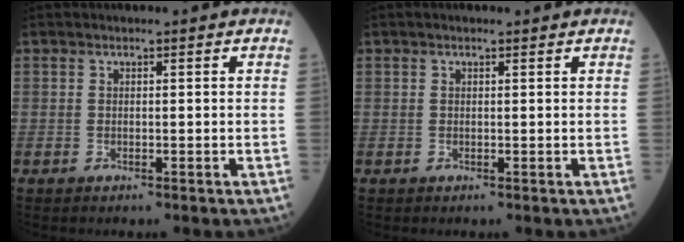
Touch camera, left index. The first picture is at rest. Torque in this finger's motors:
{"motor_torque": [0.23, -0.36, -0.11, 0.00]}